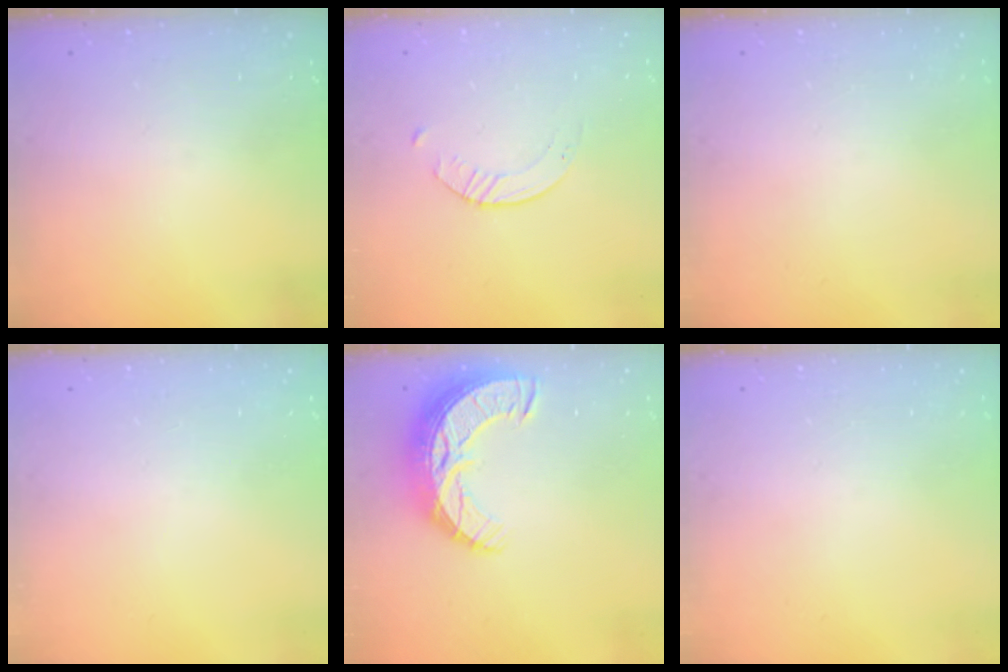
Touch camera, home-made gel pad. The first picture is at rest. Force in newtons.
{"total": 1.6, "press": 1.6, "slide": 0.3}
{"total": 0.0}
{"total": 0.0}
{"total": 15.2, "press": 15.2, "slide": 1.0}
{"total": 0.0}